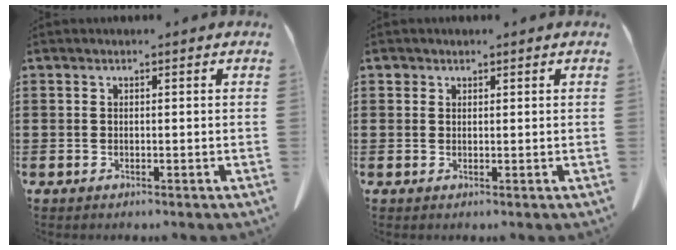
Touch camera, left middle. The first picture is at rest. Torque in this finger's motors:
{"motor_torque": [0.33, 0.44, 0.01, 0.01]}